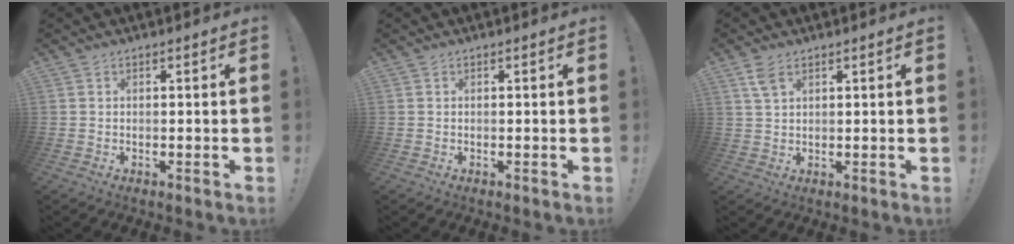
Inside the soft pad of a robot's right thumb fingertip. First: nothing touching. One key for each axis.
{"total": 0.0}
{"total": 4.4, "fx": 2.4, "fy": 2.1, "fz": 3.1, "tx": -0.047, "ty": -0.009, "tz": 0.044}